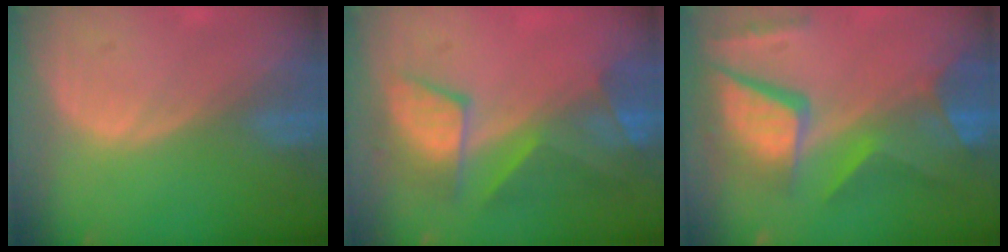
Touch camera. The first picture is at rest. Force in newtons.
{"total": 9.0, "press": 8.3, "slide": 3.6}
{"total": 12.1, "press": 9.9, "slide": 7.0}